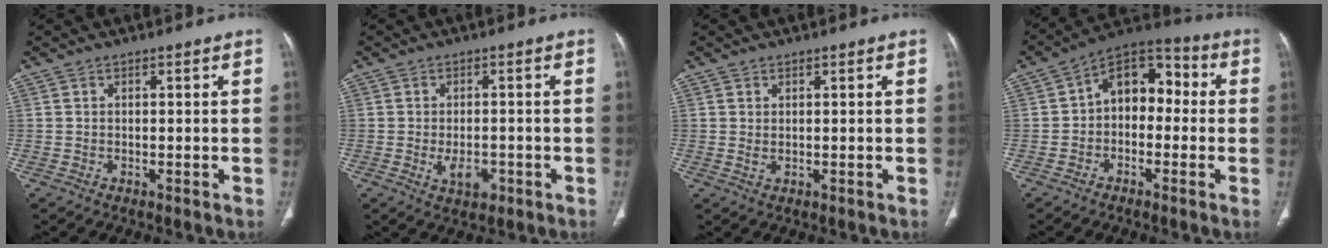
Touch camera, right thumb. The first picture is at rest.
{"total": 4.6, "force": [-1.5, 2.5, 3.5], "torque": [-0.054, 0.002, -0.016]}
{"total": 0.9, "force": [0.3, 0.5, 0.8], "torque": [-0.017, 0.002, 0.012]}
{"total": 10.9, "force": [-0.1, 7.5, 7.8], "torque": [-0.078, 0.043, -0.022]}